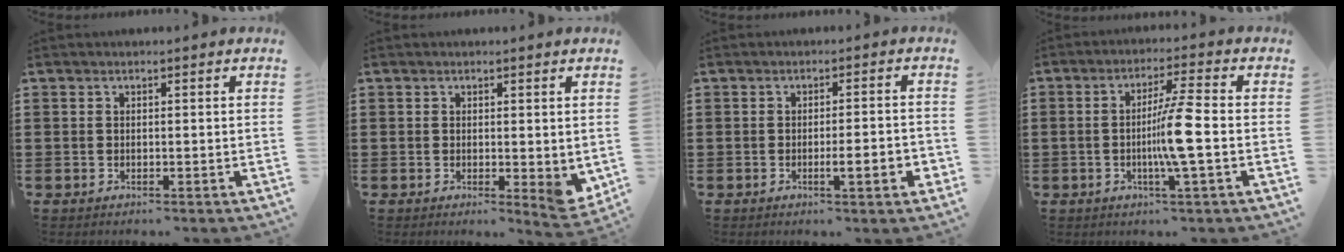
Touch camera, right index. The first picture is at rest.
{"total": 2.6, "force": [0.4, 1.2, 2.3], "torque": [-0.027, -0.005, 0.006]}
{"total": 4.3, "force": [-1.4, 0.5, 4.1], "torque": [-0.064, -0.006, -0.022]}
{"total": 7.3, "force": [-1.4, -0.4, 7.1], "torque": [-0.131, -0.011, -0.032]}